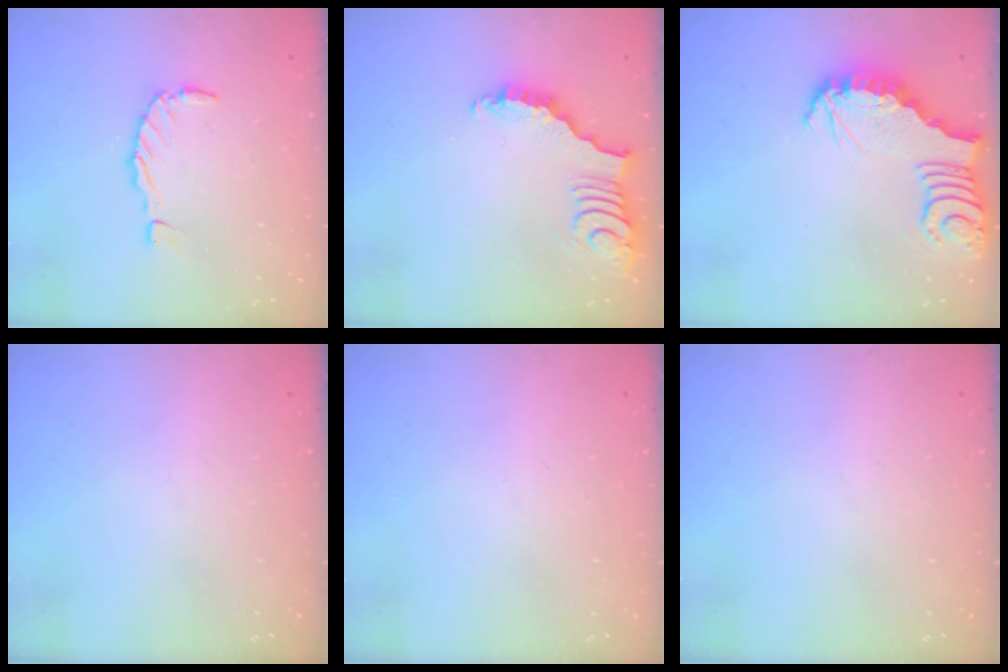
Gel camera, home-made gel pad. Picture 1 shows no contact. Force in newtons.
{"total": 3.1, "press": 3.1, "slide": 0.5}
{"total": 4.0, "press": 3.9, "slide": 0.8}
{"total": 0.0}
{"total": 0.0}
{"total": 0.0}